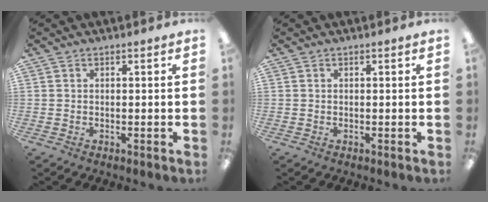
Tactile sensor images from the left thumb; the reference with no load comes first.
{"total": 0.0}